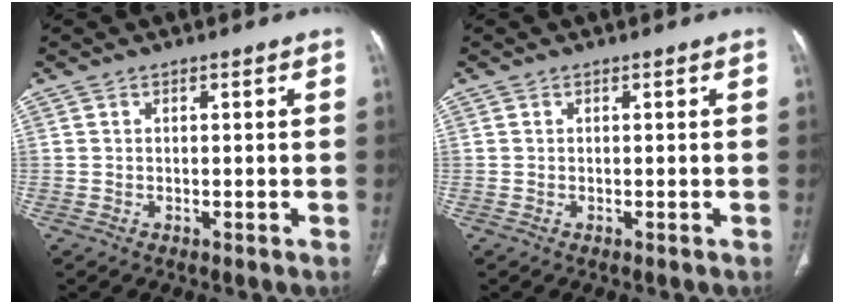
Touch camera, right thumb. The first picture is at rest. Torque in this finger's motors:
{"motor_torque": [0.35, 0.10, -0.31, 0.19, 0.04]}